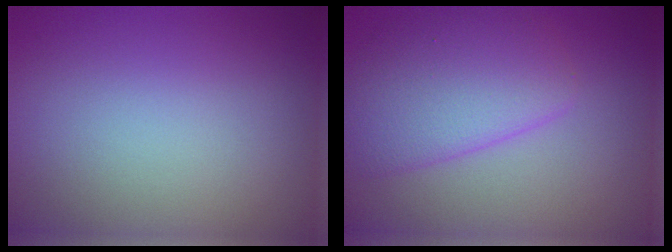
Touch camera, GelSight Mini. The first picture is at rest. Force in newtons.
{"total": 5.0, "press": 5.0, "slide": 0.2}